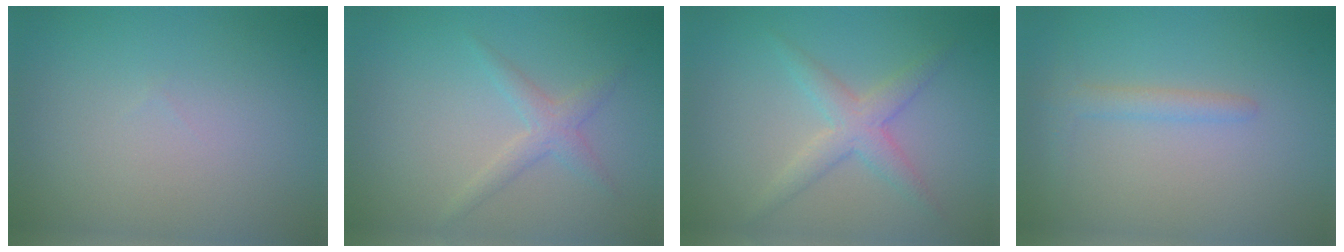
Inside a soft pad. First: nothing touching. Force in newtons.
{"total": 1.9, "press": 1.9, "slide": 0.1}
{"total": 2.9, "press": 2.9, "slide": 0.0}
{"total": 1.6, "press": 1.6, "slide": 0.1}